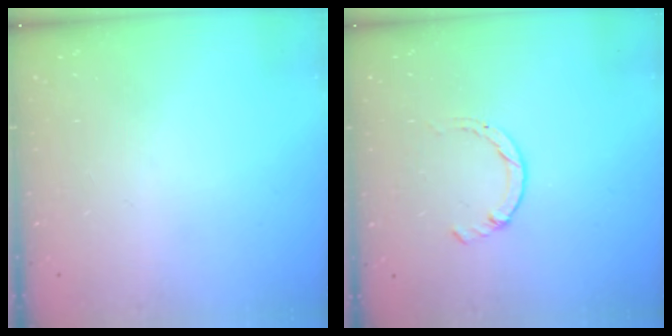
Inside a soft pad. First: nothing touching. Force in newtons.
{"total": 1.7, "press": 1.7, "slide": 0.3}